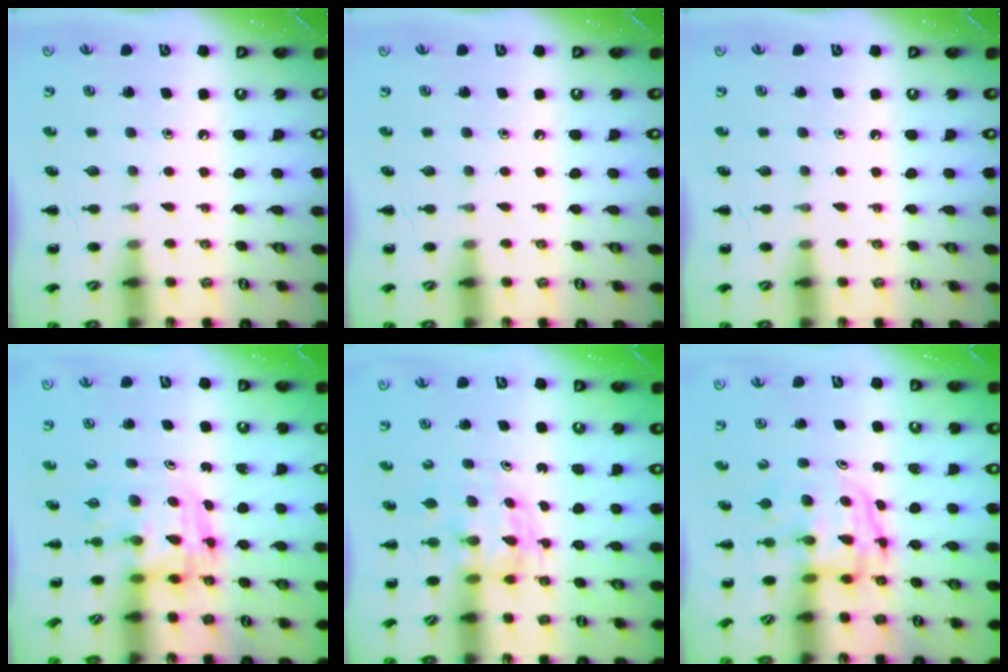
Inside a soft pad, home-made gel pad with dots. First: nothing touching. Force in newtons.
{"total": 0.0}
{"total": 0.0}
{"total": 3.5, "press": 3.4, "slide": 0.6}
{"total": 3.4, "press": 3.3, "slide": 0.5}
{"total": 3.7, "press": 3.7, "slide": 0.6}